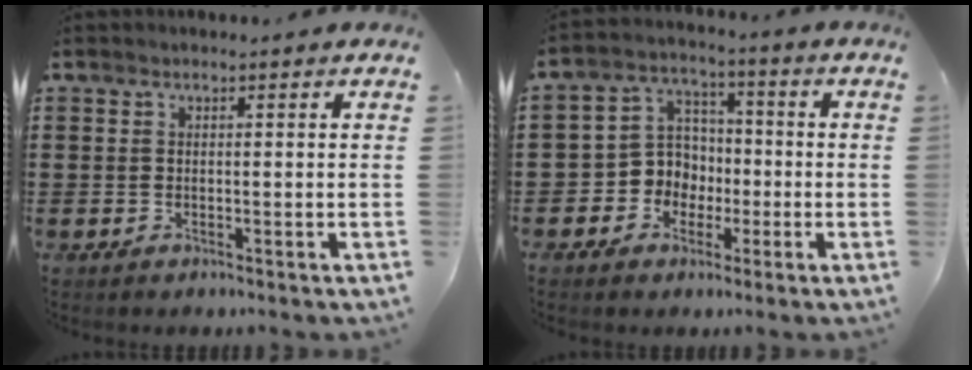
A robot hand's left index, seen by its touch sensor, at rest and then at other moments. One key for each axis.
{"total": 6.1, "fx": -1.7, "fy": 5.7, "fz": 1.3, "tx": -0.059, "ty": 0.008, "tz": -0.038}